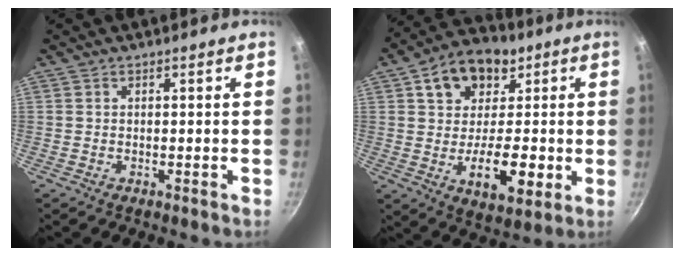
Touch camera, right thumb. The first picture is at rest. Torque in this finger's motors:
{"motor_torque": [1.02, 3.99, 1.02, -0.72, 0.24]}